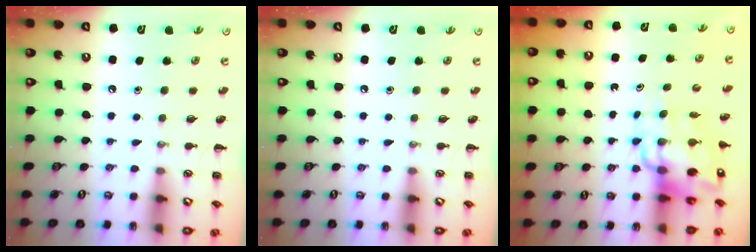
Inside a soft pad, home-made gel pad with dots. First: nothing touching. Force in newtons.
{"total": 0.0}
{"total": 14.0, "press": 13.2, "slide": 4.4}